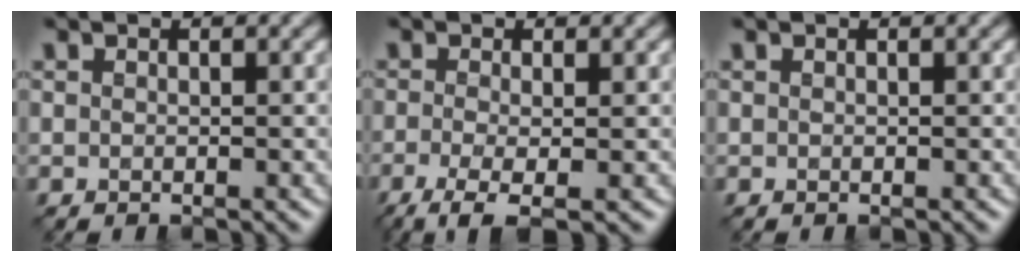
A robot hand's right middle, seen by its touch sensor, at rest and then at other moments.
{"total": 4.0, "force": [-1.8, 1.1, 3.4], "torque": [-0.068, -0.007, -0.040]}
{"total": 0.0}